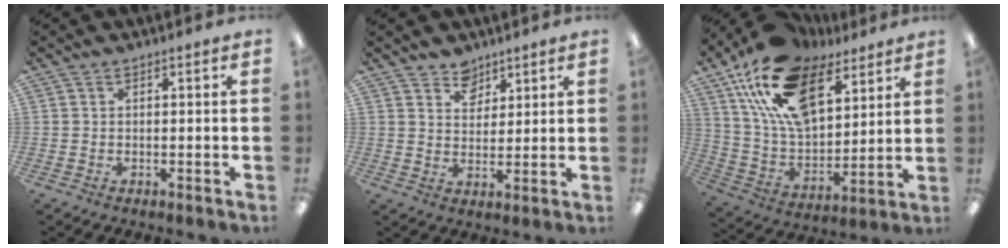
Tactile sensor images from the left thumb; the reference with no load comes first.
{"total": 5.5, "force": [4.5, 3.2, 0.5], "torque": [-0.004, -0.025, 0.081]}
{"total": 21.8, "force": [12.8, 11.5, 13.4], "torque": [-0.264, -0.057, 0.231]}